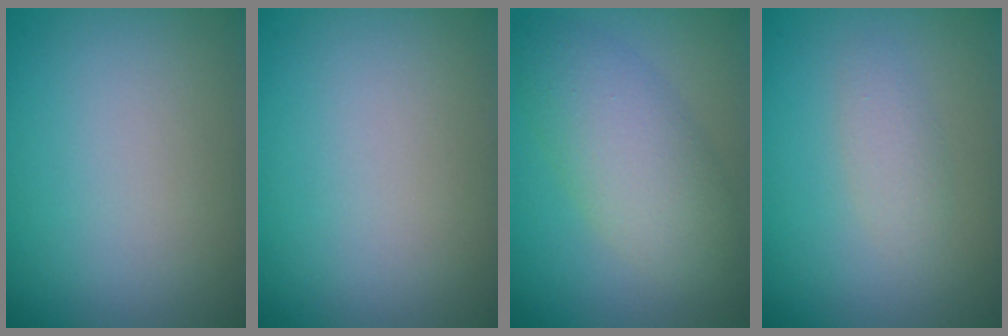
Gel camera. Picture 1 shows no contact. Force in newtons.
{"total": 0.0}
{"total": 5.1, "press": 5.1, "slide": 0.1}
{"total": 1.4, "press": 1.4, "slide": 0.1}